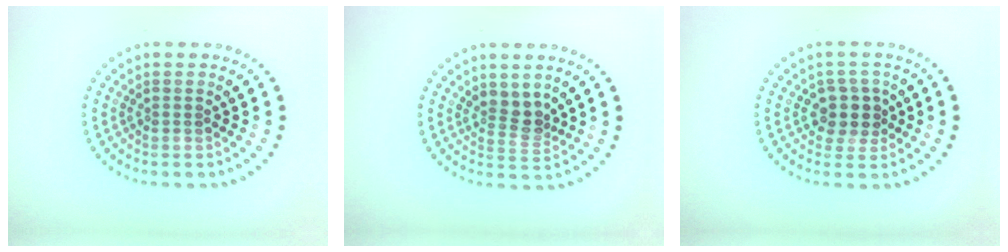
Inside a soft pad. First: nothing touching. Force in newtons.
{"total": 2.2, "press": 1.7, "slide": 1.5}
{"total": 2.7, "press": 2.4, "slide": 1.2}